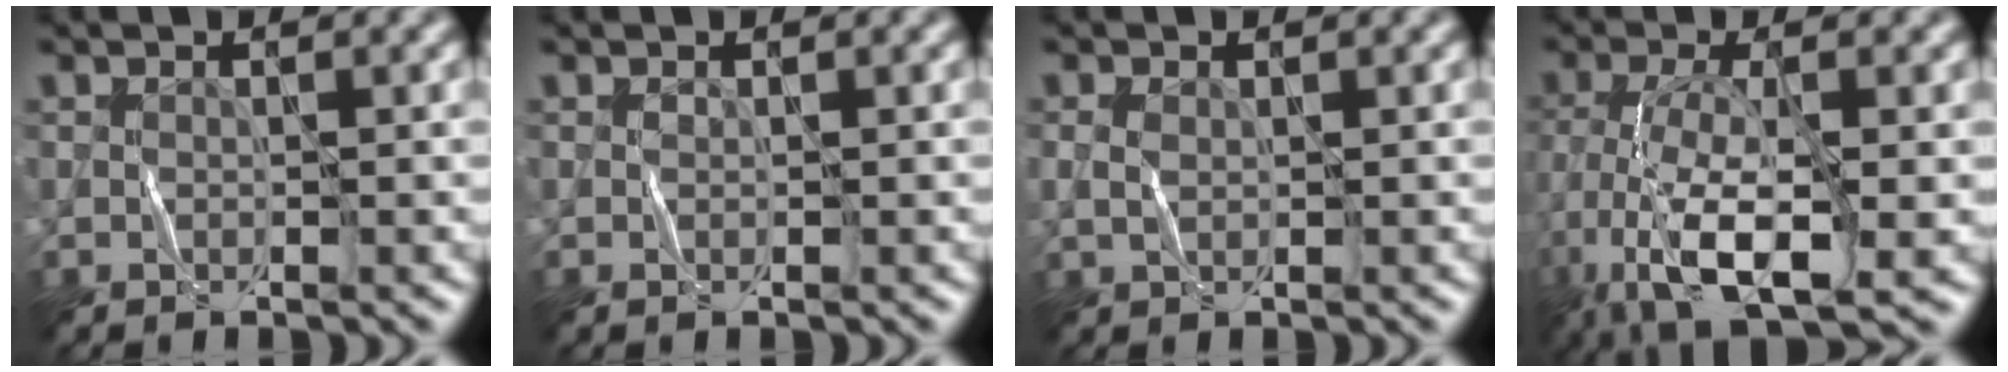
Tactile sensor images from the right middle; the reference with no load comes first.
{"total": 0.0}
{"total": 1.3, "force": [0.2, 0.8, 0.9], "torque": [-0.026, 0.001, 0.005]}
{"total": 10.4, "force": [-4.8, 3.3, 8.6], "torque": [-0.175, -0.010, -0.087]}